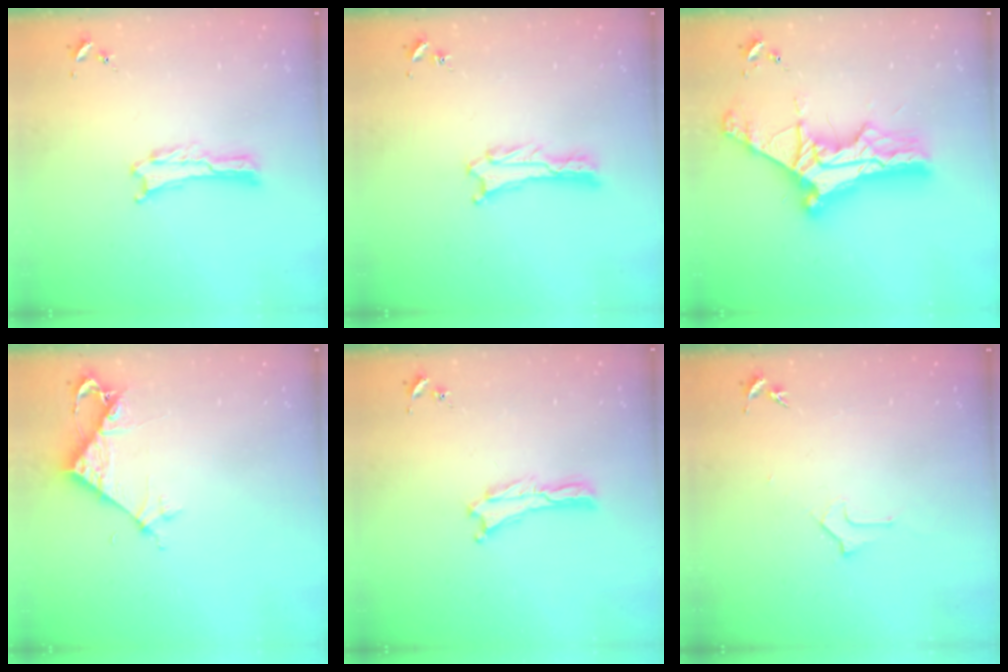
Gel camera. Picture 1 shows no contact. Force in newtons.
{"total": 1.3, "press": 1.3, "slide": 0.0}
{"total": 14.3, "press": 14.3, "slide": 1.3}
{"total": 5.1, "press": 5.0, "slide": 0.4}
{"total": 0.0}
{"total": 1.6, "press": 1.6, "slide": 0.1}